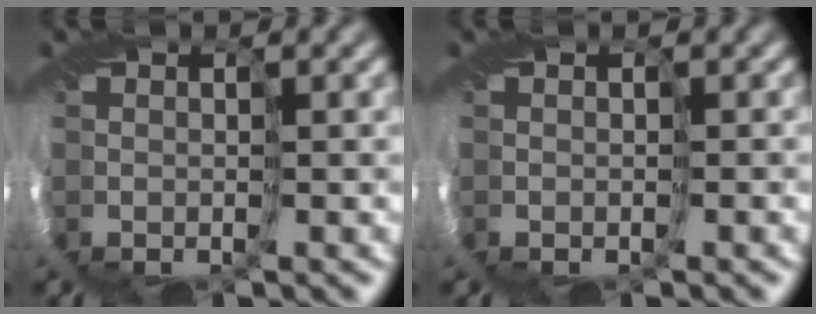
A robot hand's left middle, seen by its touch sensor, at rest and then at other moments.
{"total": 1.0, "force": [-0.3, 0.9, 0.3], "torque": [0.000, 0.000, 0.005]}